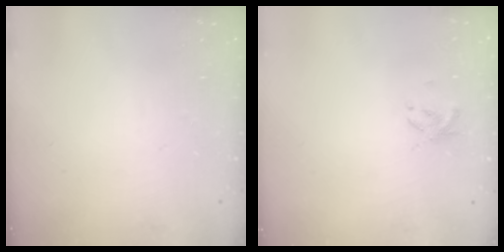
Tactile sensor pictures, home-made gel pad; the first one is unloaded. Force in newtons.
{"total": 2.1, "press": 1.9, "slide": 0.8}